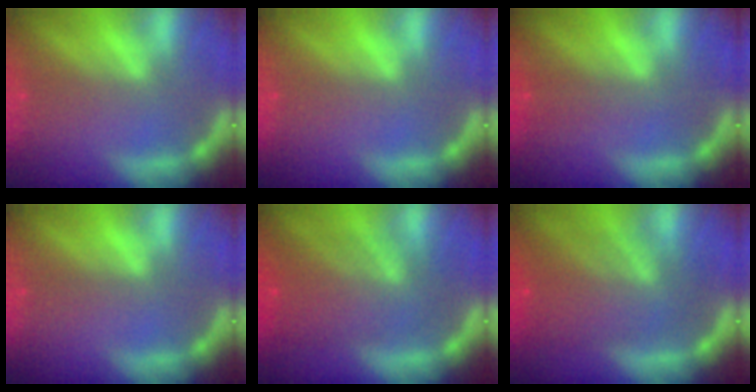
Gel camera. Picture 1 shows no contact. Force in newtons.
{"total": 0.0}
{"total": 1.0}
{"total": 0.0}
{"total": 8.1}
{"total": 8.5}